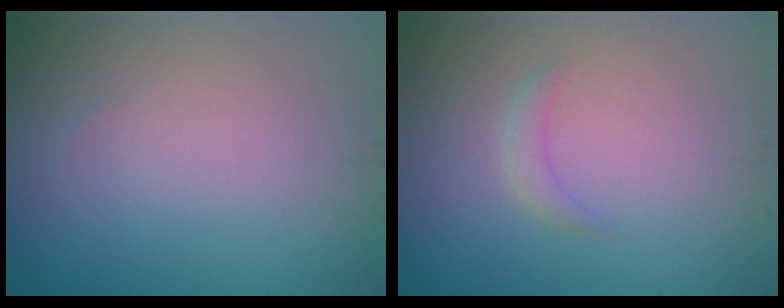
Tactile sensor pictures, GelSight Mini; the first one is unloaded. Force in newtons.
{"total": 1.1, "press": 1.1, "slide": 0.1}